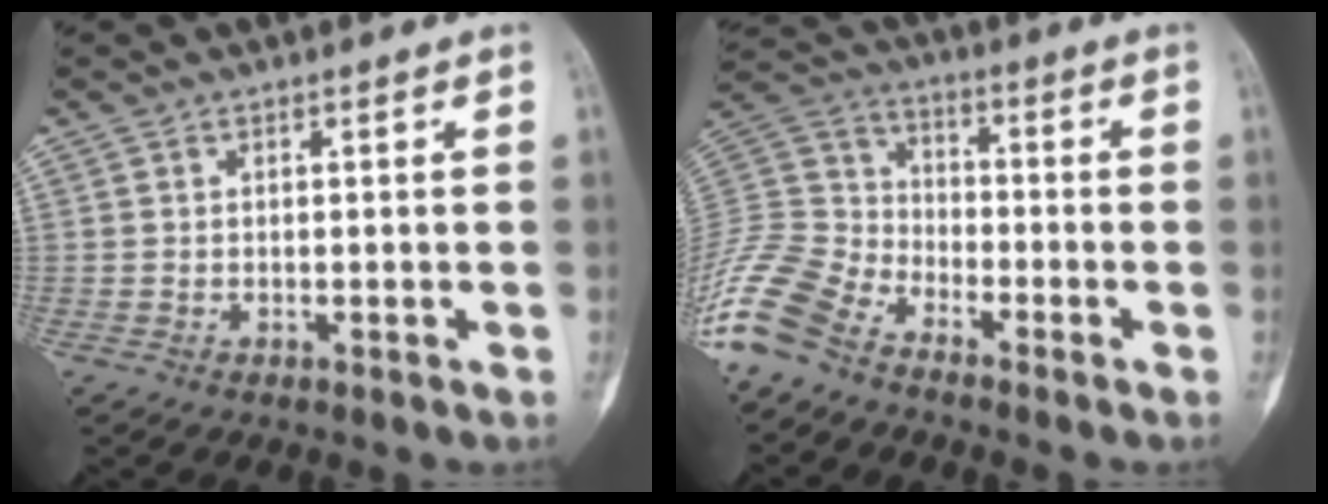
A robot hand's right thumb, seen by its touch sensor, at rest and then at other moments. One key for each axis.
{"total": 15.7, "fx": -11.2, "fy": 8.7, "fz": 6.7, "tx": -0.152, "ty": 0.051, "tz": -0.227}